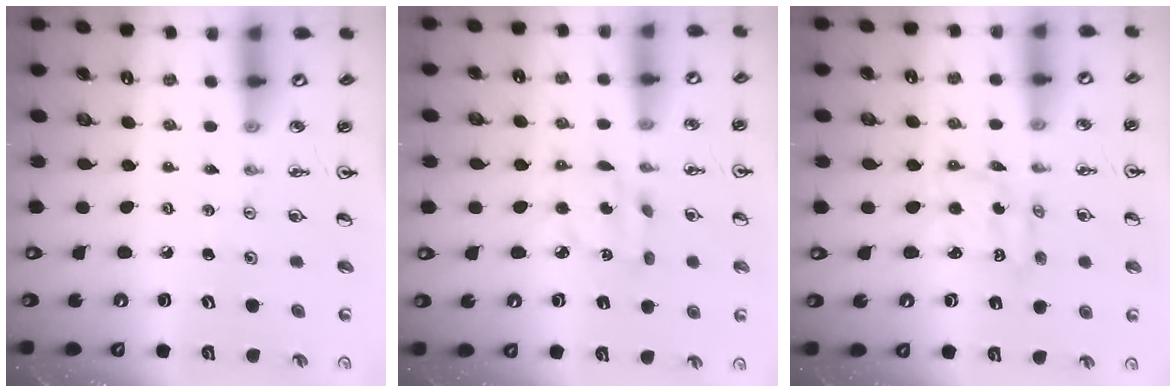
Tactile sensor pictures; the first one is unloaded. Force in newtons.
{"total": 4.6, "press": 4.6, "slide": 0.1}
{"total": 2.1, "press": 2.1, "slide": 0.1}